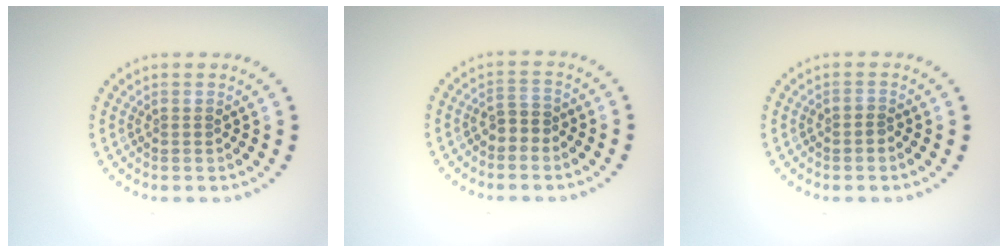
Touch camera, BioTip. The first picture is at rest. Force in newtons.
{"total": 1.9, "press": 1.7, "slide": 0.7}
{"total": 0.6, "press": 0.3, "slide": 0.5}